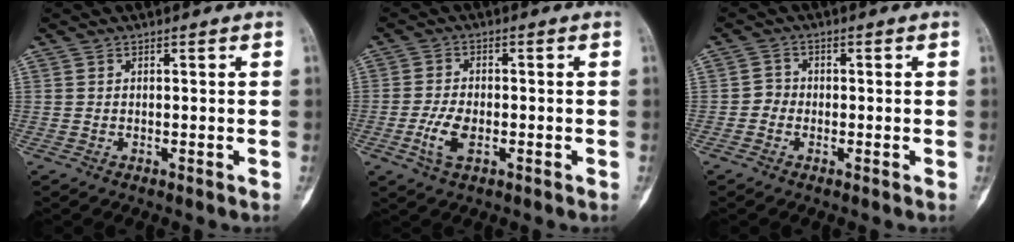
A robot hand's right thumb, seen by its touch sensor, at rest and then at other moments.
{"total": 5.3, "force": [-1.7, 2.7, 4.2], "torque": [-0.093, 0.005, -0.032]}
{"total": 1.9, "force": [-0.8, 1.7, 0.5], "torque": [0.006, 0.008, -0.024]}